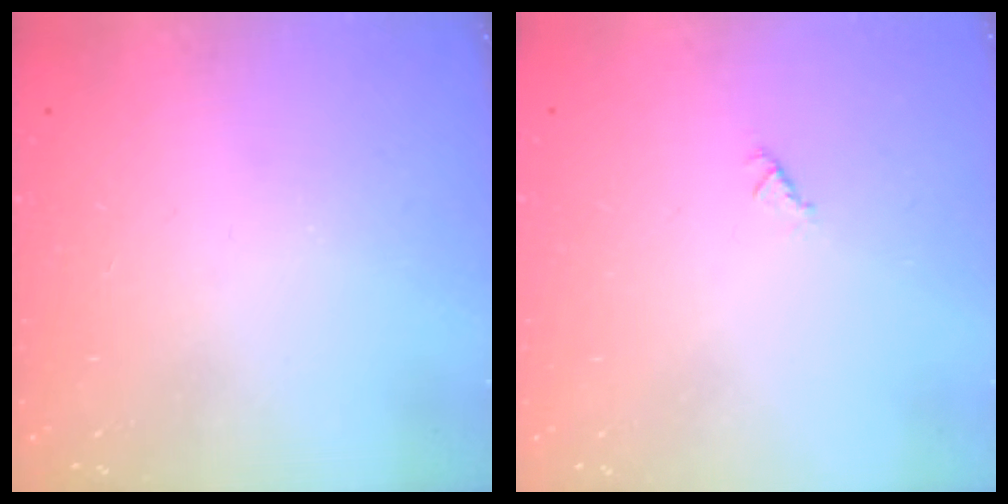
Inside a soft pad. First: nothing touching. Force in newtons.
{"total": 0.6, "press": 0.6, "slide": 0.2}